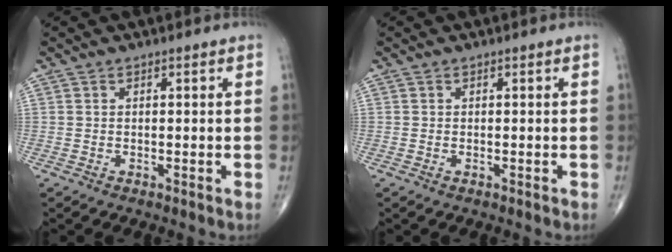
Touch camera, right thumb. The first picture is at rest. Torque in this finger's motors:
{"motor_torque": [-0.43, -0.24, -0.36, -0.28, -0.08]}